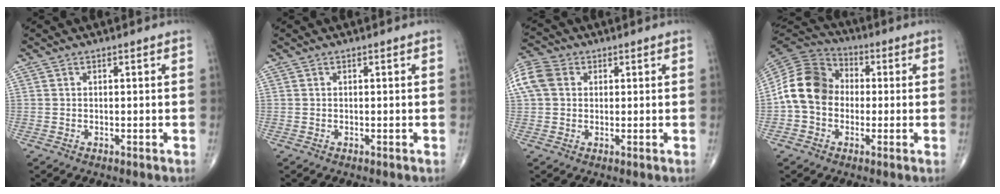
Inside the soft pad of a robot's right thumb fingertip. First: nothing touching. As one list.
[{"total": 0.0}, {"total": 10.0, "force": [2.5, 7.9, 5.5], "torque": [-0.132, 0.024, 0.044]}, {"total": 12.5, "force": [-0.6, 10.1, 7.3], "torque": [-0.125, 0.036, -0.025]}]